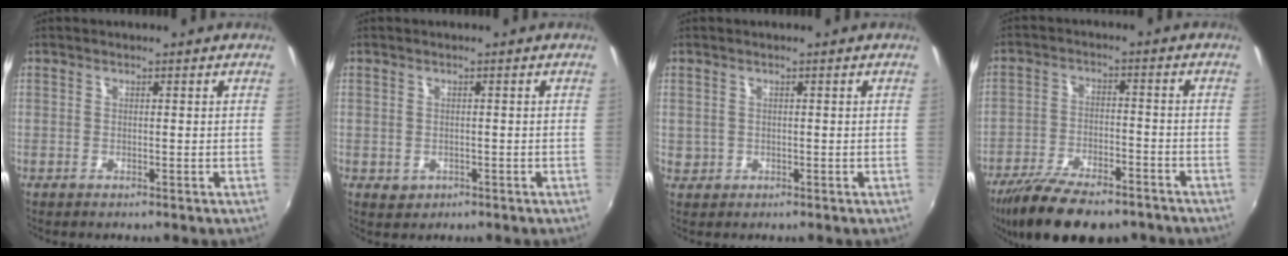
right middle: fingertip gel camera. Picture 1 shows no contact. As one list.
[{"total": 1.7, "force": [-0.4, 1.5, 0.7], "torque": [-0.013, -0.003, -0.003]}, {"total": 1.8, "force": [0.1, 1.7, 0.5], "torque": [-0.008, 0.000, 0.005]}, {"total": 16.6, "force": [-12.8, 5.6, 9.0], "torque": [-0.186, -0.037, -0.205]}]